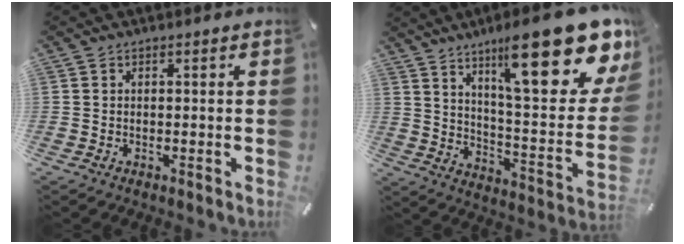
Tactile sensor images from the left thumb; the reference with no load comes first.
{"total": 26.3, "force": [16.5, 7.6, 19.1], "torque": [-0.276, -0.116, 0.266]}